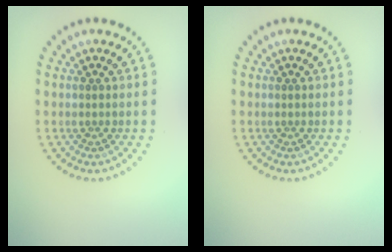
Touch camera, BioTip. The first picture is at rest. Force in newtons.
{"total": 0.0}